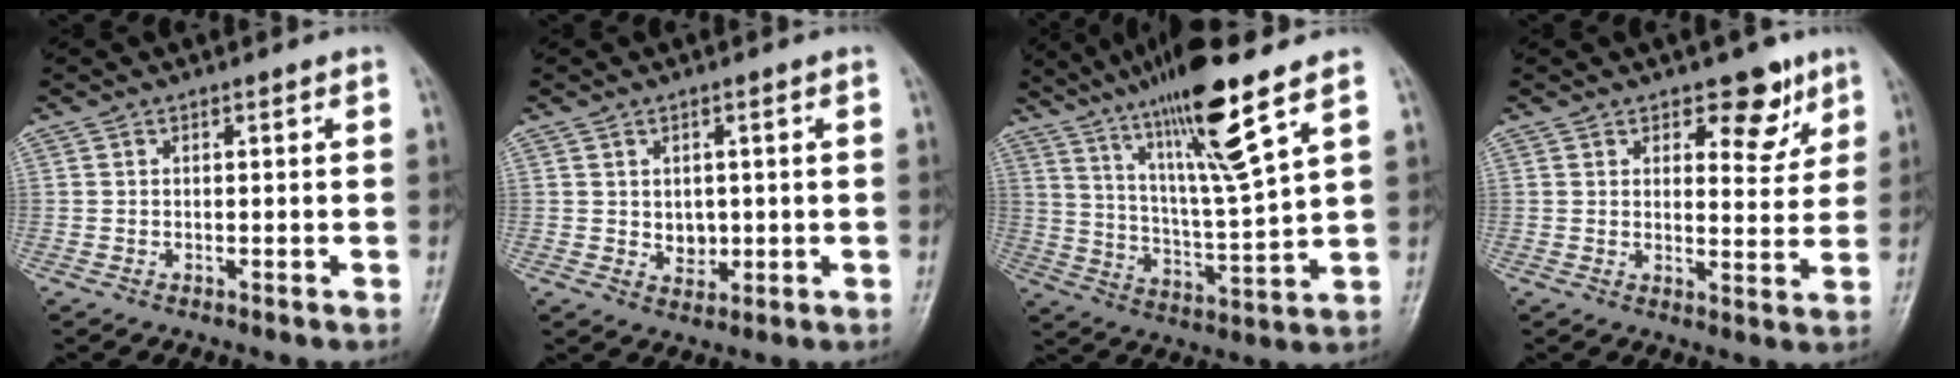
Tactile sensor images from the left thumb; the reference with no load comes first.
{"total": 3.6, "force": [0.2, 2.9, 2.1], "torque": [-0.016, -0.005, 0.011]}
{"total": 17.6, "force": [10.9, 1.3, 13.8], "torque": [-0.236, -0.053, 0.194]}
{"total": 7.5, "force": [4.5, 4.0, 4.4], "torque": [-0.022, -0.026, 0.060]}